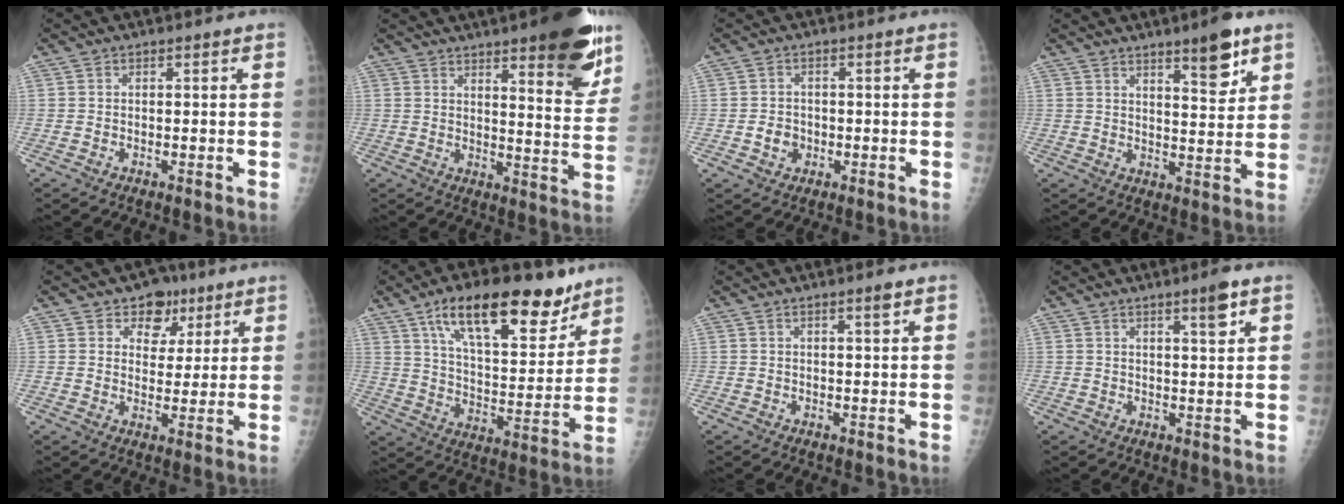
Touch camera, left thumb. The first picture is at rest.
{"total": 16.4, "force": [10.0, 4.0, 12.4], "torque": [-0.128, -0.059, 0.135]}
{"total": 3.2, "force": [-0.8, 2.8, 1.4], "torque": [-0.011, 0.005, -0.011]}
{"total": 8.1, "force": [5.2, 1.9, 5.9], "torque": [-0.074, -0.036, 0.078]}
{"total": 7.2, "force": [4.2, 5.5, 2.2], "torque": [0.005, -0.014, 0.060]}
{"total": 22.1, "force": [13.8, 9.1, 14.6], "torque": [-0.186, -0.054, 0.228]}
{"total": 1.6, "force": [1.1, 0.0, 1.2], "torque": [-0.017, -0.007, 0.018]}
{"total": 4.3, "force": [2.6, 0.4, 3.4], "torque": [-0.048, -0.016, 0.041]}